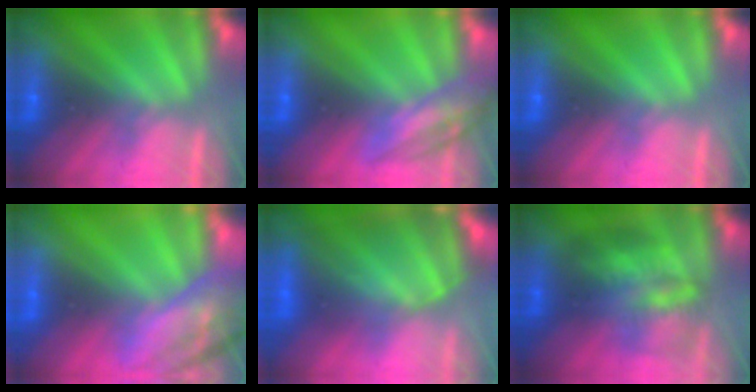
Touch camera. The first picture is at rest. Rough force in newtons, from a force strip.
{"total": 2.4}
{"total": 0.0}
{"total": 7.4}
{"total": 7.8}
{"total": 3.6}